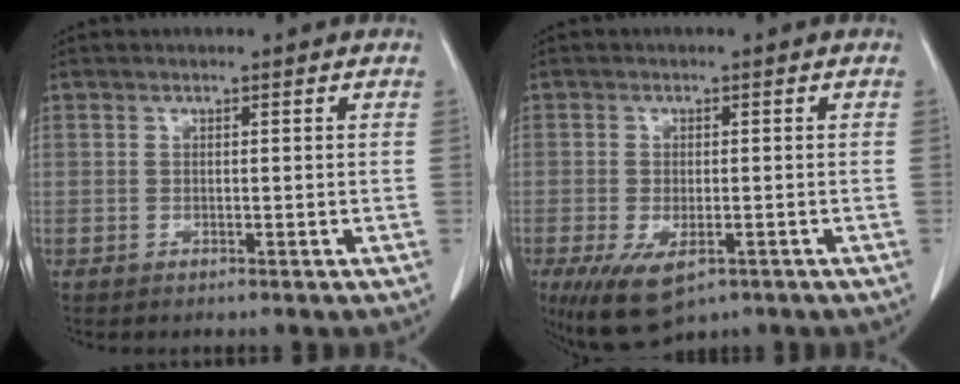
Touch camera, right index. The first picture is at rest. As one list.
[{"total": 8.0, "force": [-4.3, 3.6, 5.7], "torque": [-0.104, -0.018, -0.065]}]